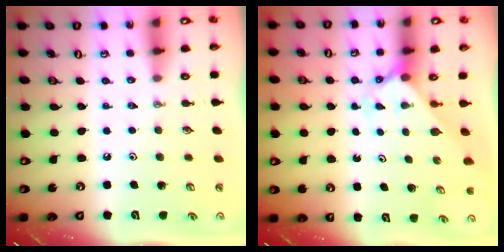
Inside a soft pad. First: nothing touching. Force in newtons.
{"total": 2.0, "press": 2.0, "slide": 0.2}